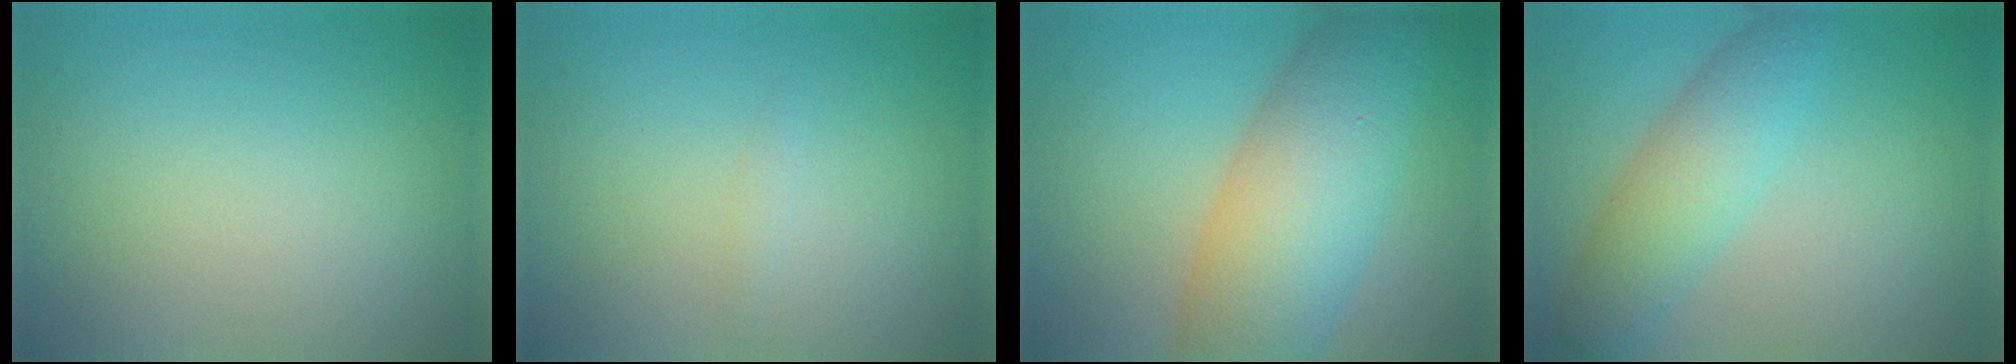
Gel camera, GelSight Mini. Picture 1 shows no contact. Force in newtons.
{"total": 0.6, "press": 0.6, "slide": 0.0}
{"total": 11.6, "press": 11.6, "slide": 0.4}
{"total": 4.6, "press": 4.6, "slide": 0.1}